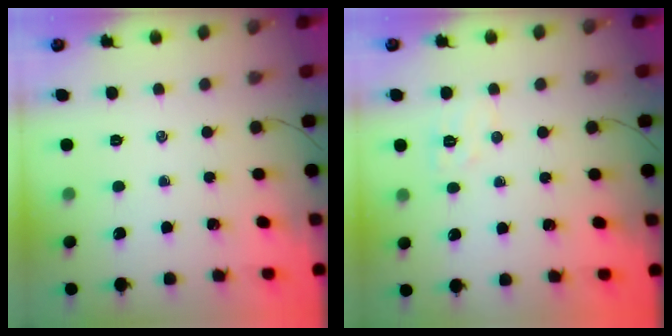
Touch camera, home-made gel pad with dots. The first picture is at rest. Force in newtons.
{"total": 5.8, "press": 5.7, "slide": 1.2}